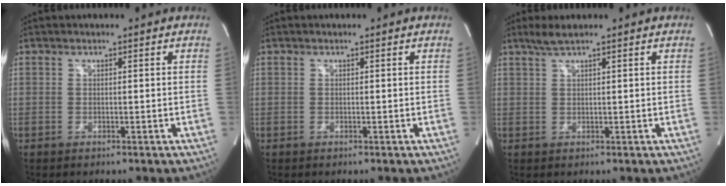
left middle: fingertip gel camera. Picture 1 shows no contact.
{"total": 0.0}
{"total": 2.3, "force": [1.8, -0.2, 1.4], "torque": [-0.041, 0.007, 0.041]}